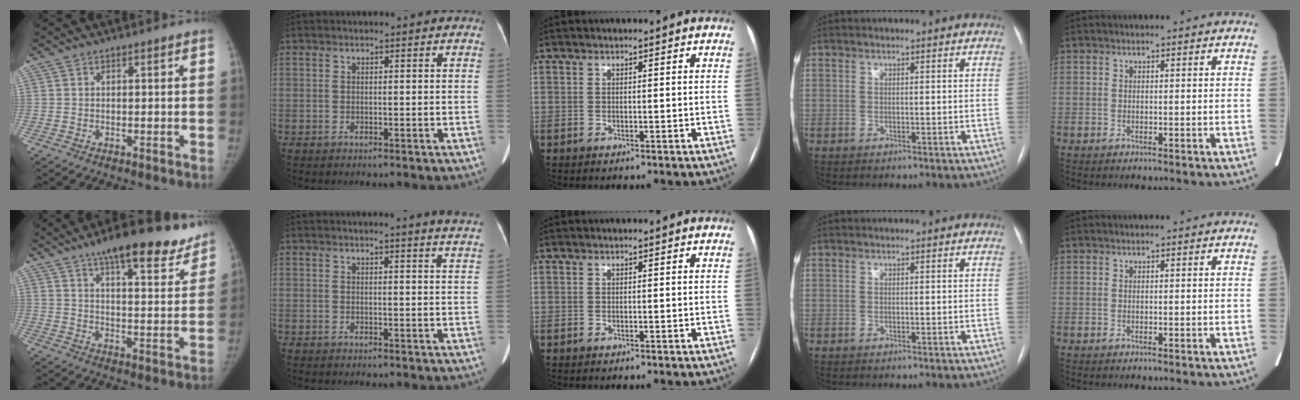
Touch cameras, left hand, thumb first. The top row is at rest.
{"thumb": {"total": 19.3, "force": [14.5, 5.9, 11.2], "torque": [-0.118, -0.051, 0.201]}, "index": {"total": 6.3, "force": [5.9, -0.4, 2.1], "torque": [-0.024, -0.024, 0.038]}}